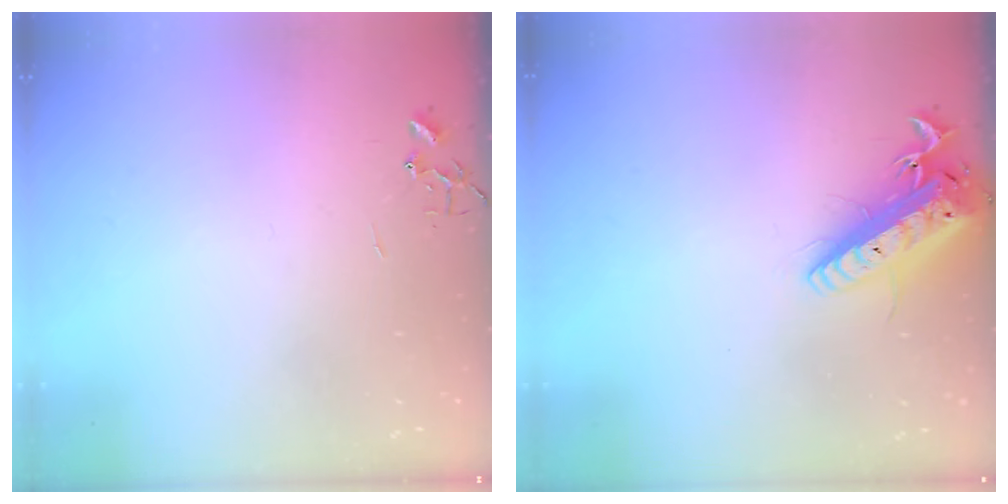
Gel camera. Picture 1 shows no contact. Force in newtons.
{"total": 16.9, "press": 16.6, "slide": 3.2}